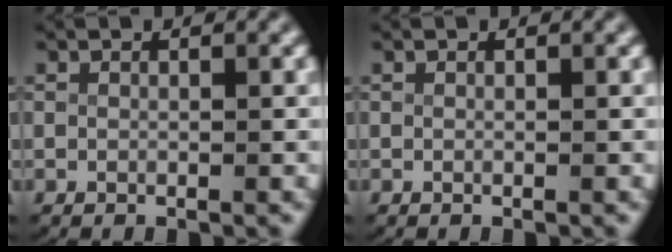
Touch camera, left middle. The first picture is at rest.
{"total": 0.0}